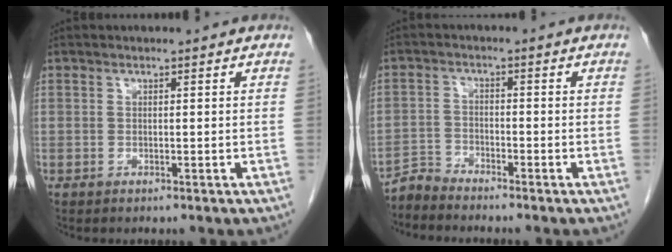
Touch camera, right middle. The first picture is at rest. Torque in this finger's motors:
{"motor_torque": [-0.05, 0.24, -0.08, -0.02]}